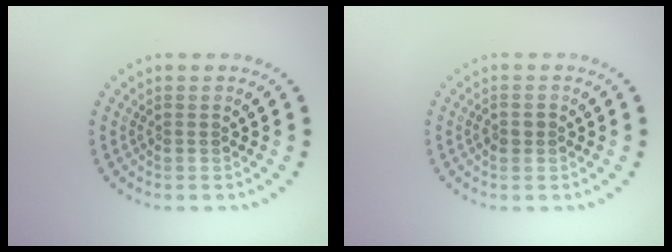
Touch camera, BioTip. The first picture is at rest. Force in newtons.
{"total": 1.0, "press": 1.0, "slide": 0.2}